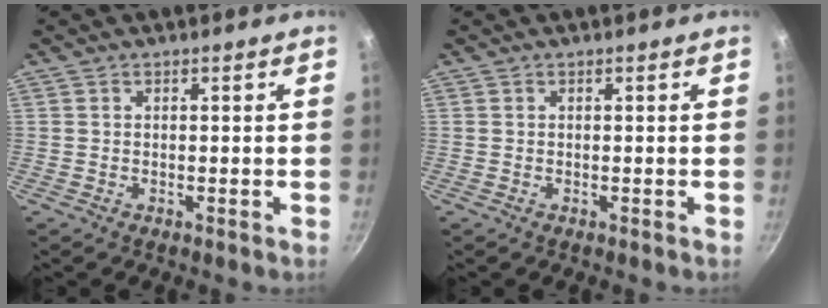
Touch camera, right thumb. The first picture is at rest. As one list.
[{"total": 0.0}]